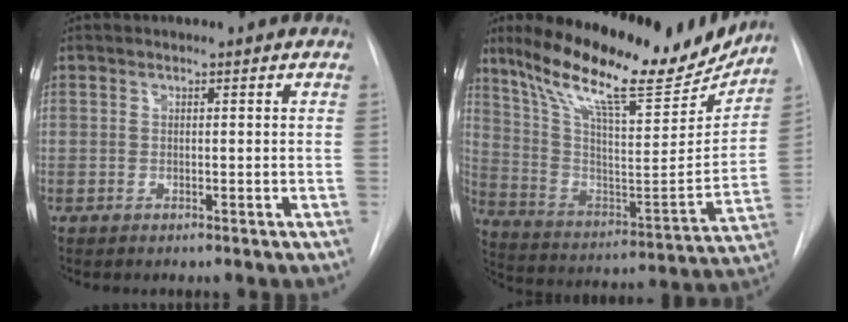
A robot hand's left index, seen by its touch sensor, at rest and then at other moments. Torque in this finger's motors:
{"motor_torque": [0.71, -1.43, 0.50, 0.16]}